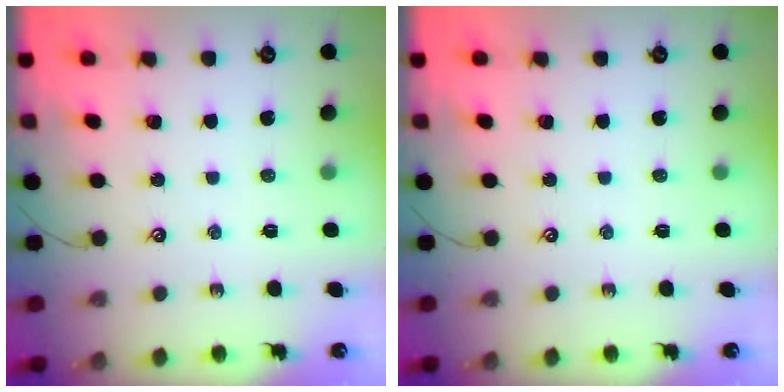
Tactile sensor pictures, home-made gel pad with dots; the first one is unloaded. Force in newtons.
{"total": 0.0}